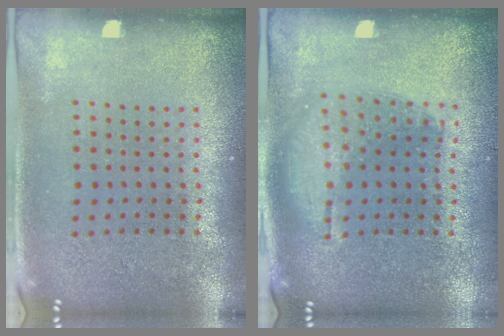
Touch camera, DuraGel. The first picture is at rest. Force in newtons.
{"total": 1.1, "press": 1.0, "slide": 0.4}